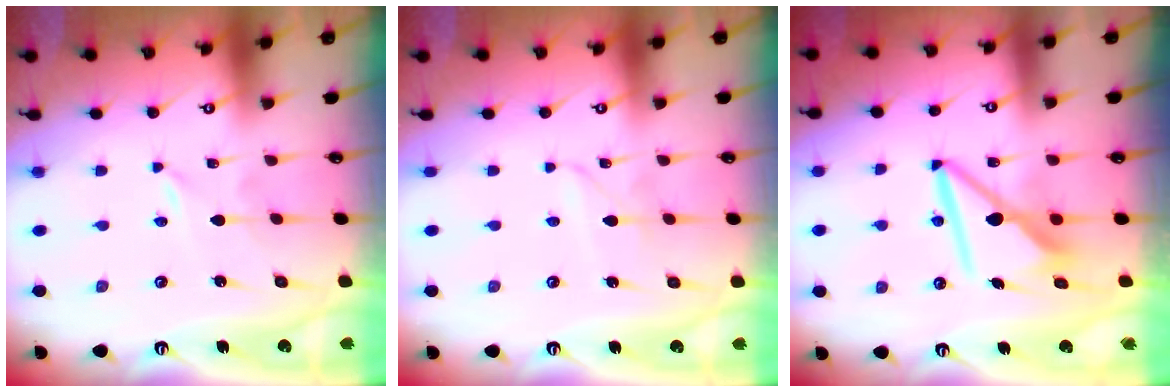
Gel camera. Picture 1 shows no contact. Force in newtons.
{"total": 2.2, "press": 2.2, "slide": 0.2}
{"total": 9.1, "press": 9.1, "slide": 0.9}